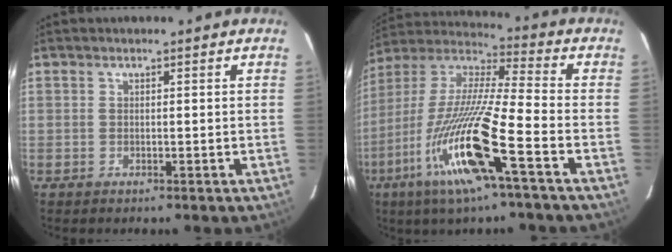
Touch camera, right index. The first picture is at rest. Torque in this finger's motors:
{"motor_torque": [2.07, -0.07, 1.05, 0.21]}